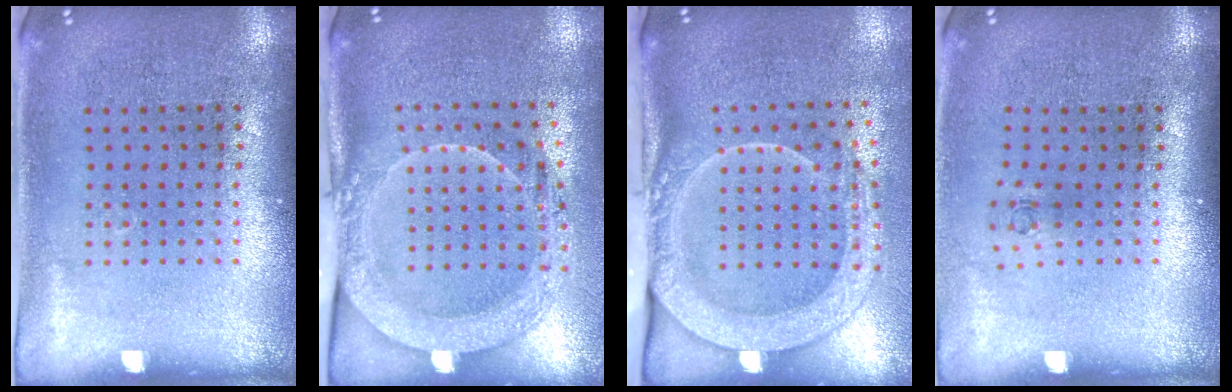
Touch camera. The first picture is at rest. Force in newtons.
{"total": 2.0, "press": 2.0, "slide": 0.2}
{"total": 2.7, "press": 2.1, "slide": 1.7}
{"total": 0.6, "press": 0.3, "slide": 0.5}